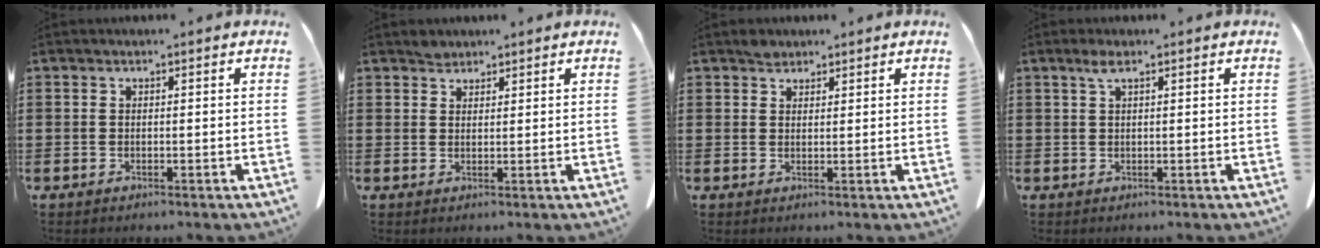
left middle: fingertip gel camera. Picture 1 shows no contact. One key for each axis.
{"total": 1.5, "fx": 1.4, "fy": 0.5, "fz": 0.0, "tx": -0.004, "ty": -0.002, "tz": 0.029}
{"total": 1.7, "fx": 1.5, "fy": 0.7, "fz": 0.1, "tx": 0.002, "ty": -0.004, "tz": 0.030}
{"total": 1.9, "fx": 0.9, "fy": 0.3, "fz": 1.6, "tx": -0.034, "ty": 0.002, "tz": 0.016}